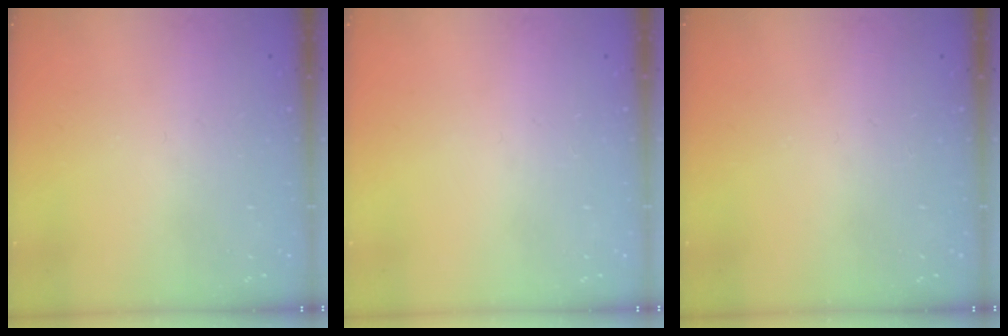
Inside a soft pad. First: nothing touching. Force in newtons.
{"total": 0.0}
{"total": 0.0}